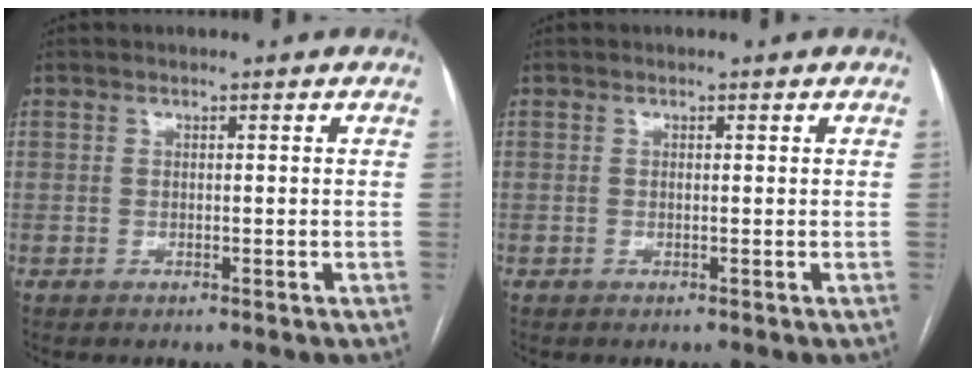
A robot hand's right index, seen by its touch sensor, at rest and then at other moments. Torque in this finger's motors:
{"motor_torque": [0.10, 0.04, 0.03, 0.01]}